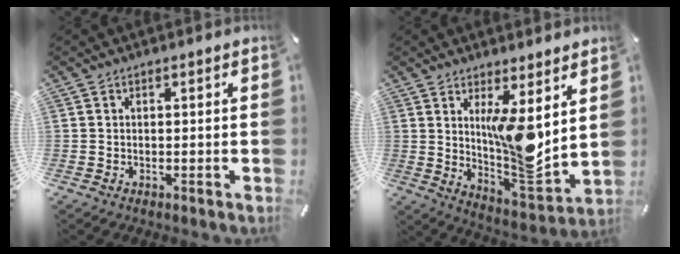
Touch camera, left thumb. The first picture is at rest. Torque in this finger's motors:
{"motor_torque": [2.54, 2.47, 1.81, -0.96, 0.36]}